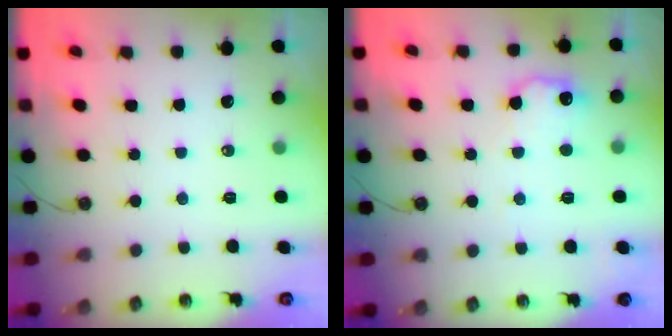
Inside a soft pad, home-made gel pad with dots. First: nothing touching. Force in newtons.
{"total": 9.9, "press": 9.9, "slide": 0.2}